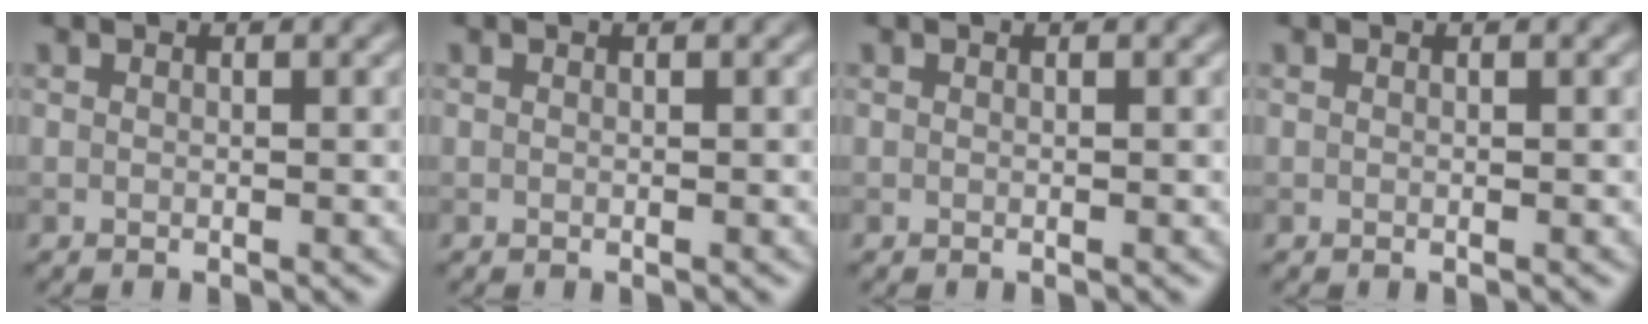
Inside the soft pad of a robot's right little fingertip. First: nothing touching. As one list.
[{"total": 0.0}, {"total": 0.0}, {"total": 0.0}]